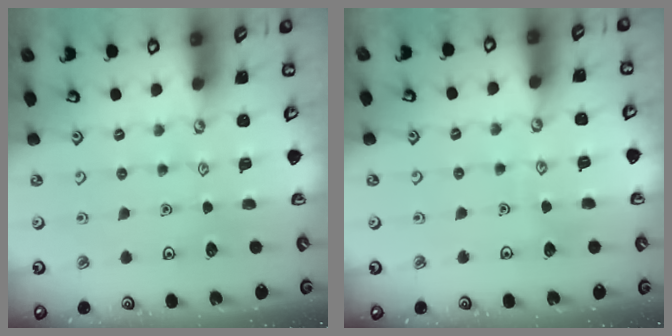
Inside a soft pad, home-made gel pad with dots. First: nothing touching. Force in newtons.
{"total": 4.7, "press": 4.7, "slide": 0.5}